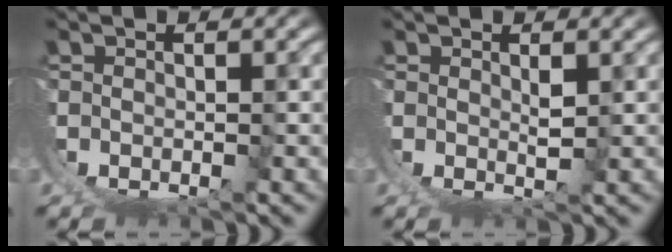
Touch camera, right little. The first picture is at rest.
{"total": 1.3, "force": [0.7, -0.6, 0.8], "torque": [-0.011, -0.007, 0.018]}